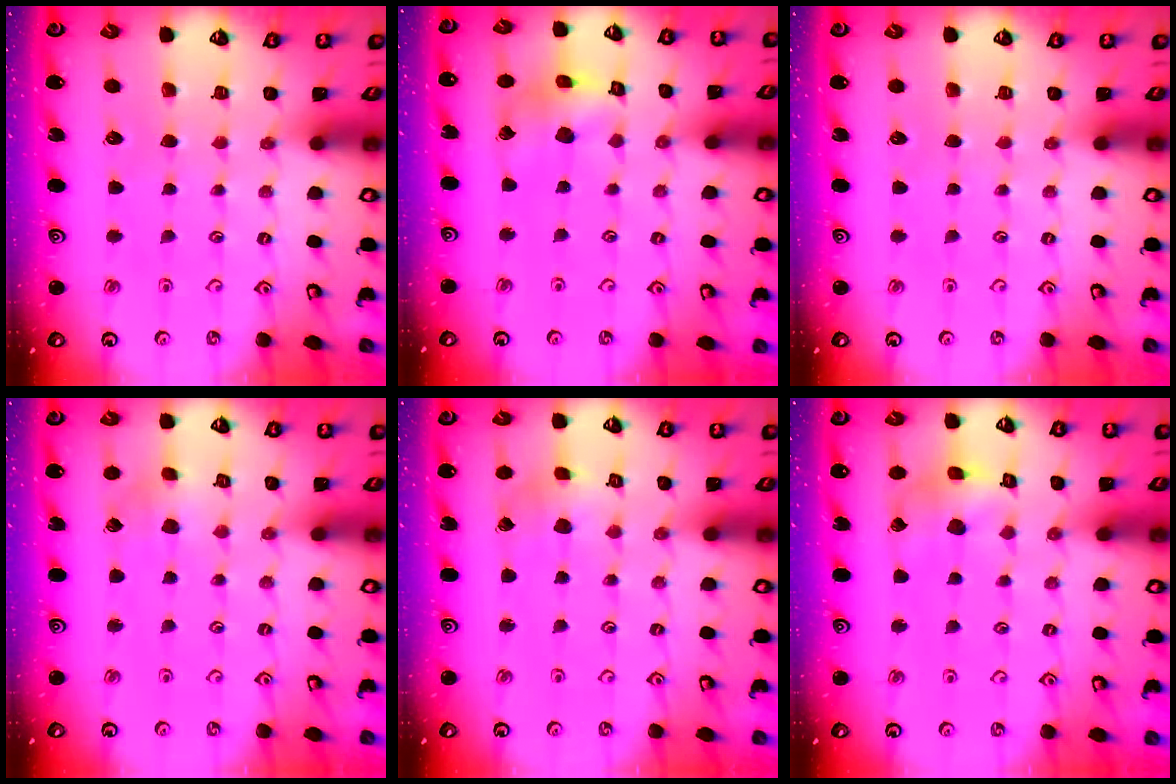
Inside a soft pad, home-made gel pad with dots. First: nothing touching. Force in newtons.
{"total": 9.0, "press": 9.0, "slide": 1.1}
{"total": 0.0}
{"total": 2.3, "press": 2.3, "slide": 0.6}
{"total": 2.2, "press": 2.2, "slide": 0.2}
{"total": 6.5, "press": 6.5, "slide": 0.6}